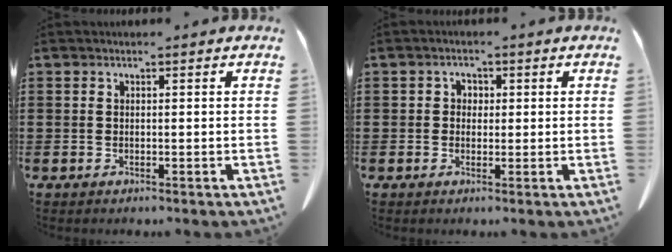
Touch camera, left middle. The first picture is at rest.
{"total": 1.6, "force": [0.1, 1.4, 0.7], "torque": [-0.019, 0.008, 0.001]}